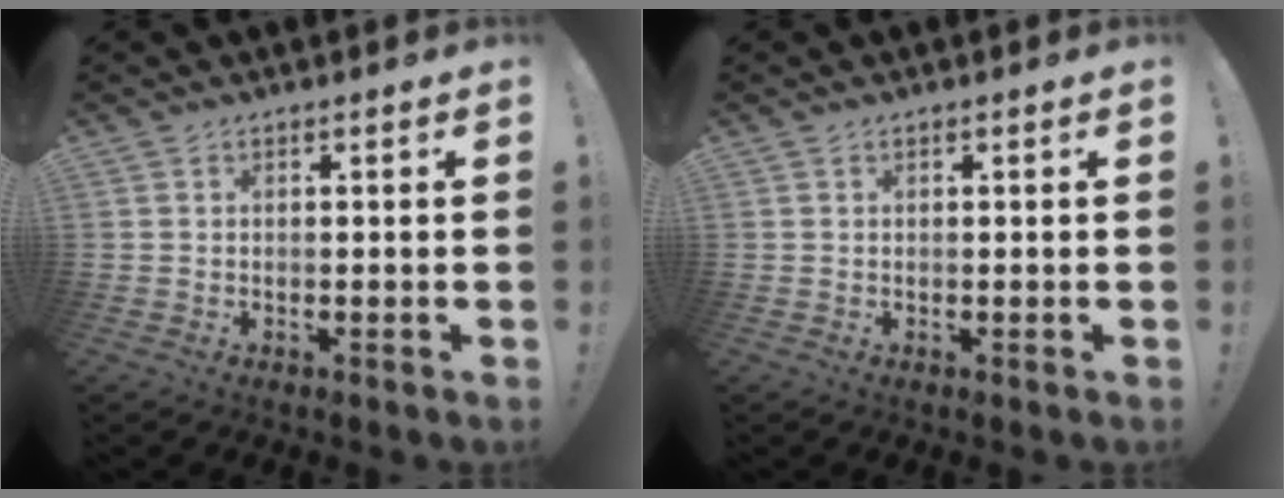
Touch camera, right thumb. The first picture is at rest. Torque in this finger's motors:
{"motor_torque": [0.05, 0.02, -0.04, 0.09, 0.04]}